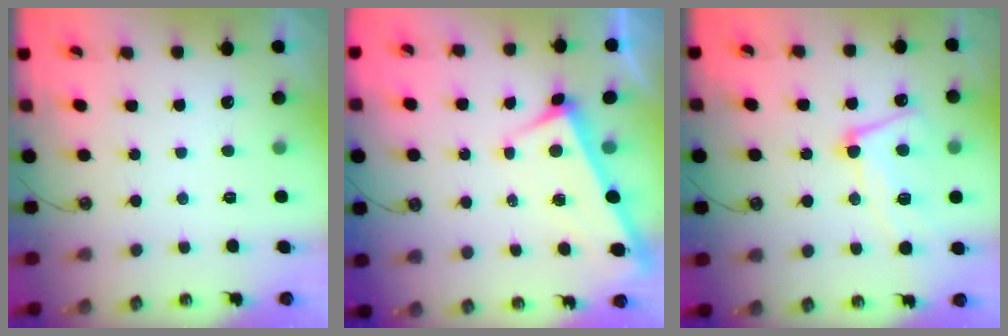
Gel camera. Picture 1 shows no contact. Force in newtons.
{"total": 3.8, "press": 3.8, "slide": 0.2}
{"total": 10.0, "press": 9.9, "slide": 1.0}